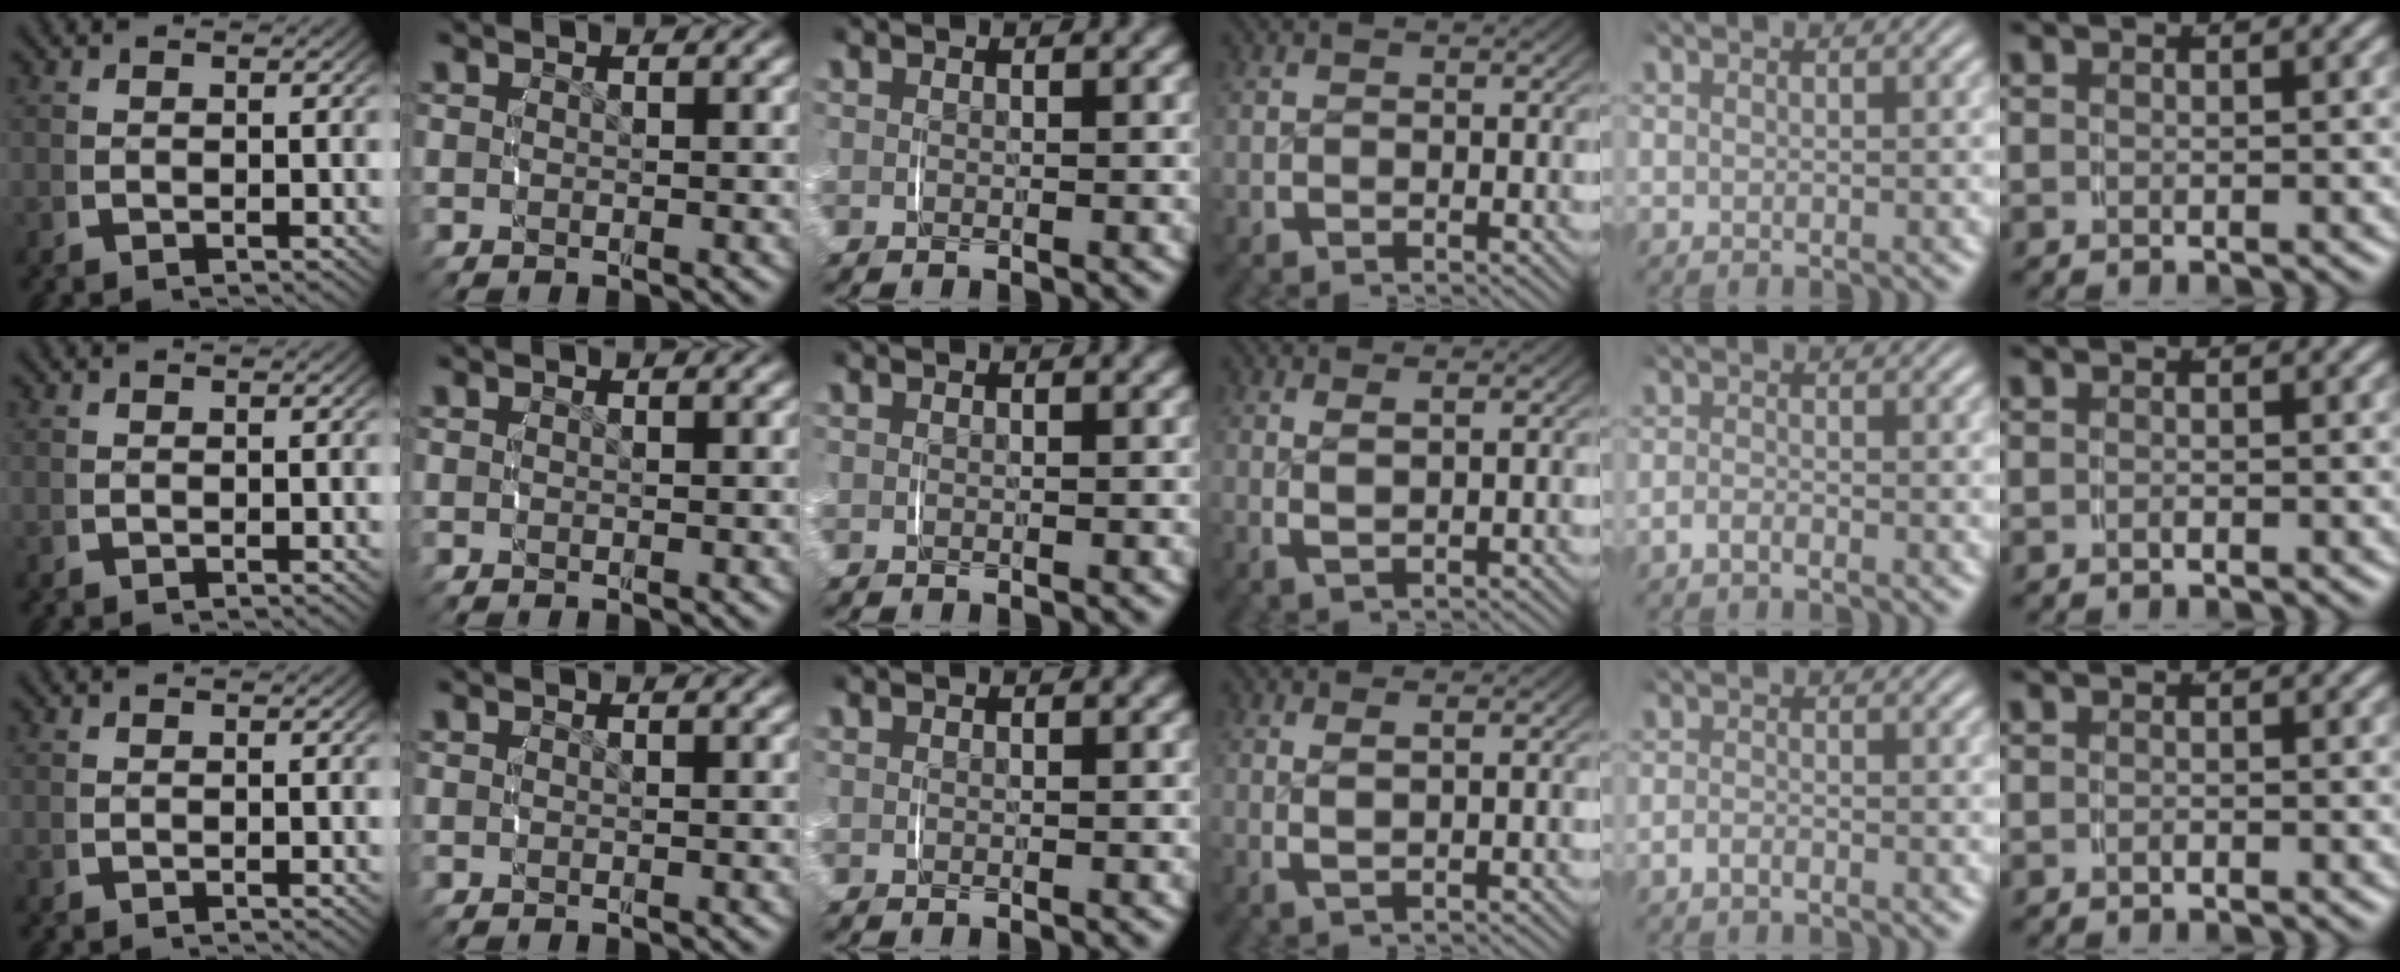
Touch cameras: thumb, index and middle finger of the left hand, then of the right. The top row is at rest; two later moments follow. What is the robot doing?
{"motion": "lift_and_place", "object": "pen bag"}